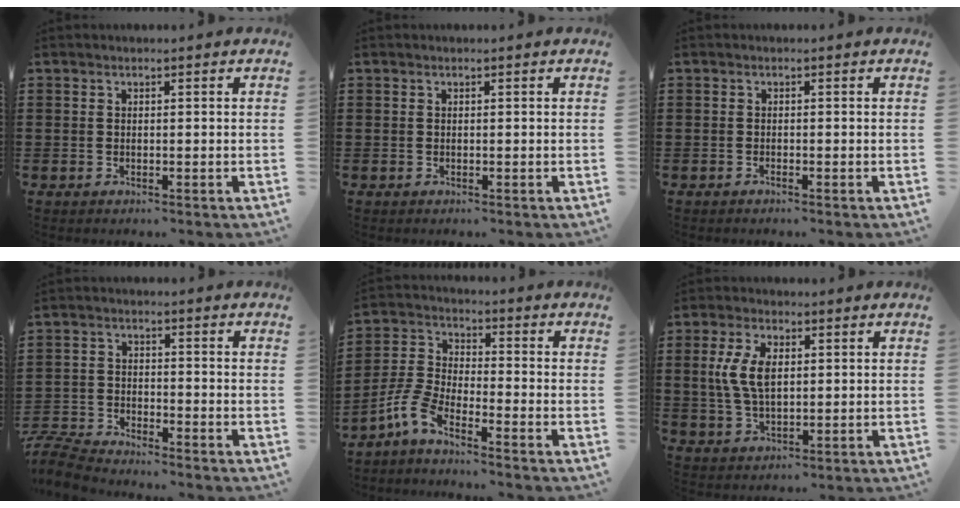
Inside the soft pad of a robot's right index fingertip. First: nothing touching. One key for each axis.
{"total": 0.0}
{"total": 0.6, "fx": -0.5, "fy": 0.0, "fz": 0.2, "tx": -0.005, "ty": -0.002, "tz": -0.011}
{"total": 5.5, "fx": -5.4, "fy": 0.5, "fz": 0.8, "tx": -0.040, "ty": -0.003, "tz": -0.115}
{"total": 5.5, "fx": -4.3, "fy": 1.2, "fz": 3.2, "tx": -0.100, "ty": -0.012, "tz": -0.091}
{"total": 6.9, "fx": 1.1, "fy": 3.6, "fz": 5.8, "tx": -0.132, "ty": 0.009, "tz": 0.014}